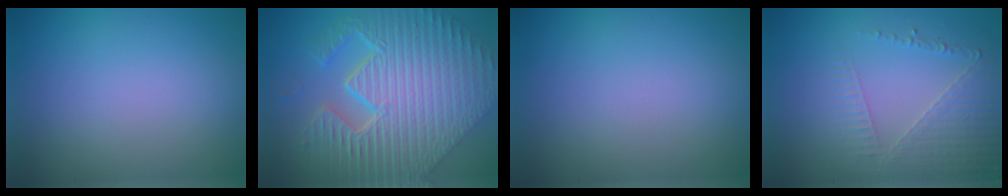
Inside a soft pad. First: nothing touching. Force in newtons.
{"total": 11.9, "press": 7.9, "slide": 8.9}
{"total": 0.0}
{"total": 5.1, "press": 3.2, "slide": 4.0}